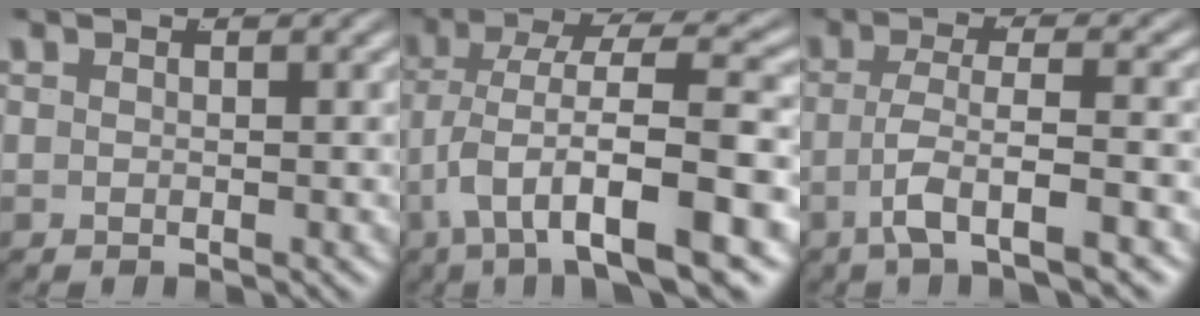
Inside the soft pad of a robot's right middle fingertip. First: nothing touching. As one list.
[{"total": 9.9, "force": [-3.0, 3.8, 8.6], "torque": [-0.156, -0.020, -0.031]}, {"total": 4.8, "force": [-2.3, 0.9, 4.2], "torque": [-0.089, -0.018, -0.027]}]